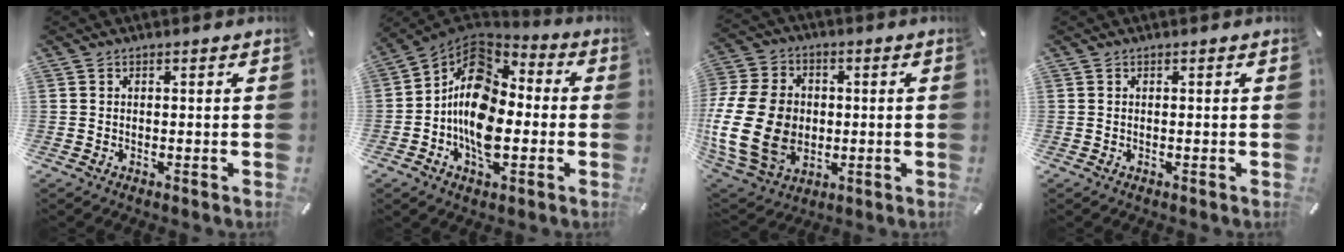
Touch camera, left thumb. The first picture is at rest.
{"total": 15.0, "force": [-2.8, 10.3, 10.6], "torque": [-0.201, 0.011, -0.059]}
{"total": 20.7, "force": [-1.3, 16.0, 13.0], "torque": [-0.278, 0.003, -0.017]}
{"total": 0.0}